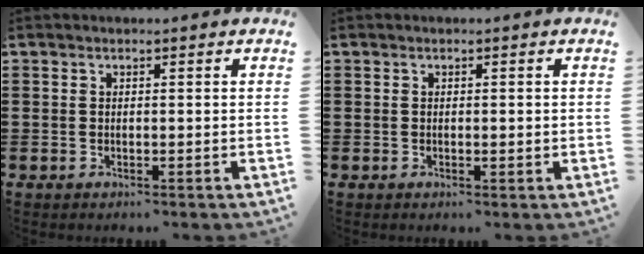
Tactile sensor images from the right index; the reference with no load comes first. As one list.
[{"total": 0.6, "force": [0.0, 0.1, 0.6], "torque": [-0.012, -0.001, 0.000]}]